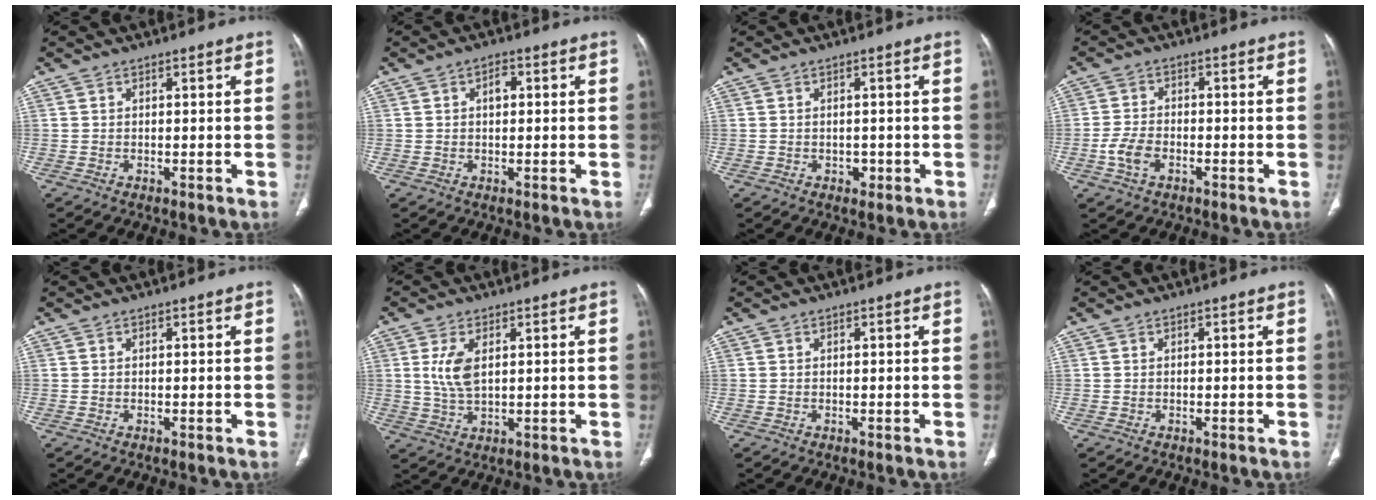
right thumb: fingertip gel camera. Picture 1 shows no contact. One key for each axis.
{"total": 2.3, "fx": 0.5, "fy": 1.4, "fz": 1.8, "tx": -0.025, "ty": 0.007, "tz": 0.007}
{"total": 1.3, "fx": -0.5, "fy": 1.0, "fz": 0.6, "tx": -0.002, "ty": 0.003, "tz": -0.005}
{"total": 4.7, "fx": -2.0, "fy": 2.8, "fz": 3.2, "tx": -0.067, "ty": 0.013, "tz": -0.040}
{"total": 0.0}
{"total": 6.1, "fx": 1.5, "fy": 3.0, "fz": 5.1, "tx": -0.107, "ty": -0.007, "tz": 0.035}
{"total": 0.0}
{"total": 0.0}